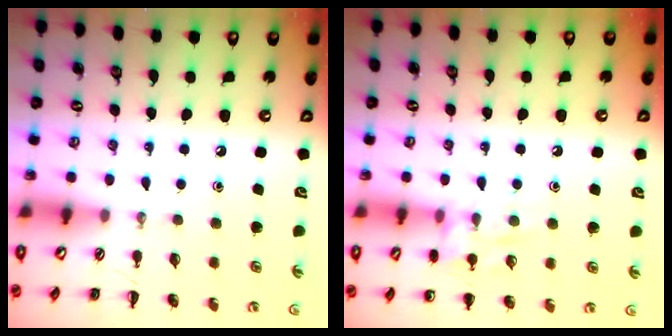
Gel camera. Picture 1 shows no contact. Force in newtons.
{"total": 9.8, "press": 9.7, "slide": 1.2}